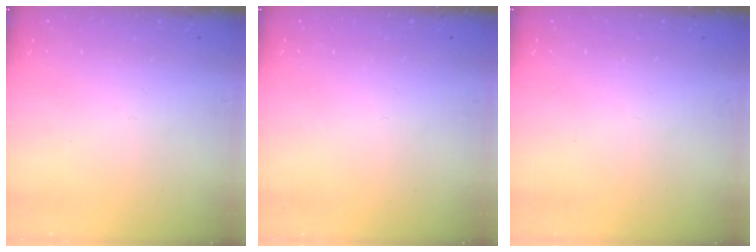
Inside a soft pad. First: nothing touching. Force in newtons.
{"total": 0.0}
{"total": 0.0}